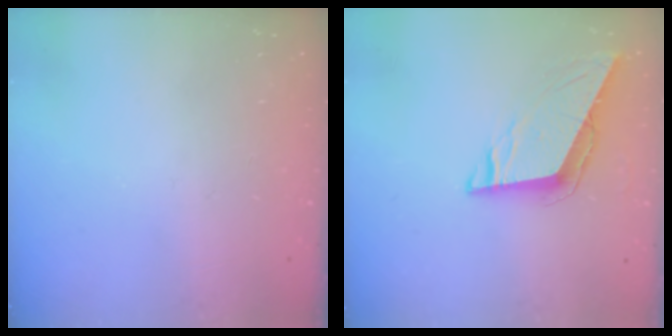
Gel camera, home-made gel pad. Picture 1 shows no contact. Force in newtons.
{"total": 7.5, "press": 7.5, "slide": 0.3}